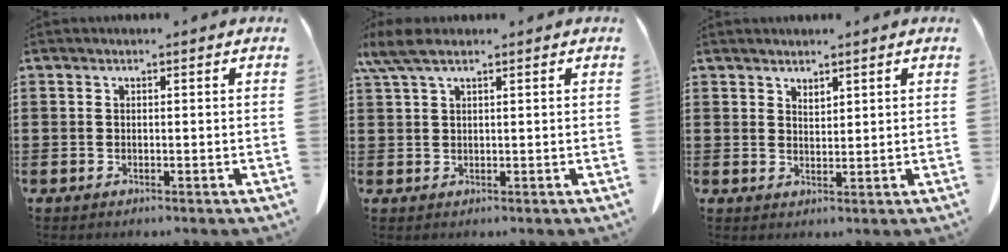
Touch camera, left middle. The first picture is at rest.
{"total": 3.9, "force": [2.3, 1.0, 3.0], "torque": [-0.071, 0.002, 0.039]}
{"total": 1.7, "force": [1.7, 0.3, 0.2], "torque": [-0.007, 0.002, 0.032]}